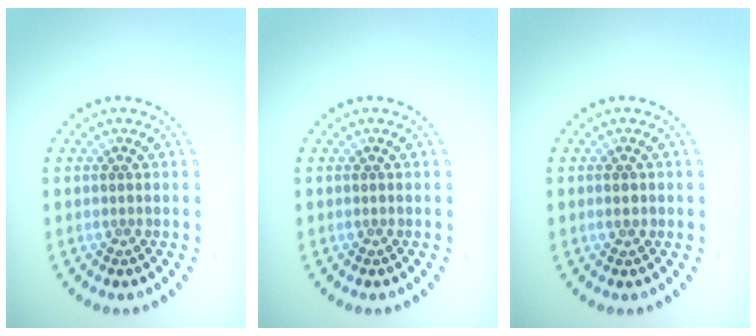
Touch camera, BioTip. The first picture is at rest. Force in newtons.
{"total": 0.0}
{"total": 1.2, "press": 1.2, "slide": 0.1}